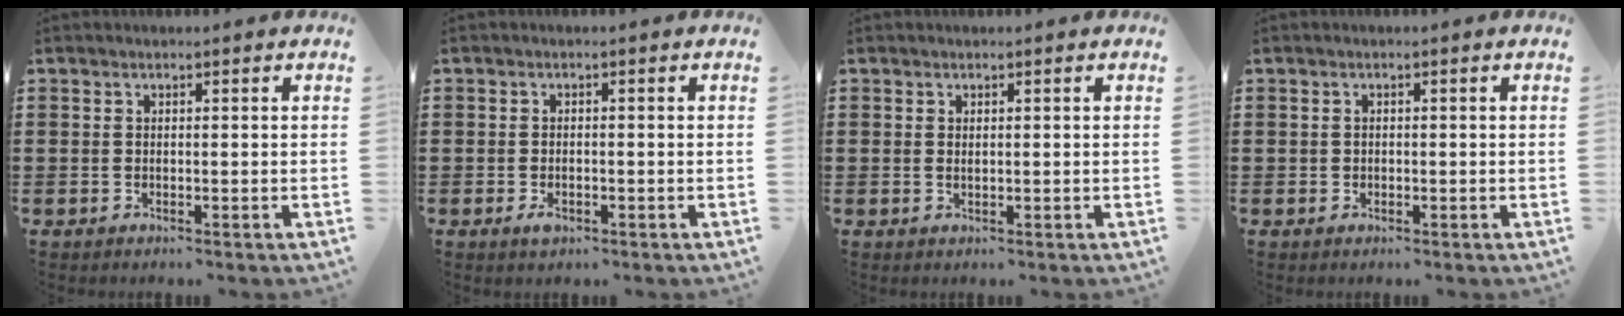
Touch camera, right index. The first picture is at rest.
{"total": 1.7, "force": [-0.7, 0.9, 1.3], "torque": [-0.026, 0.000, -0.013]}
{"total": 0.7, "force": [0.2, 0.3, 0.6], "torque": [-0.013, 0.002, 0.003]}
{"total": 0.6, "force": [0.0, 0.6, 0.2], "torque": [-0.005, 0.004, -0.002]}